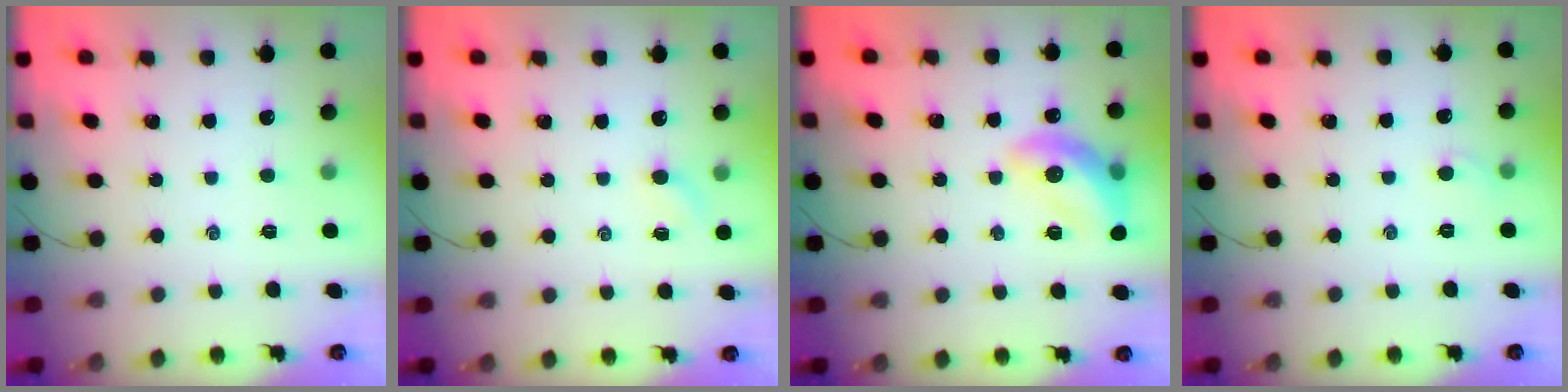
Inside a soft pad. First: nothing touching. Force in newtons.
{"total": 2.4, "press": 2.3, "slide": 0.8}
{"total": 13.1, "press": 13.0, "slide": 1.8}
{"total": 2.9, "press": 2.8, "slide": 1.0}